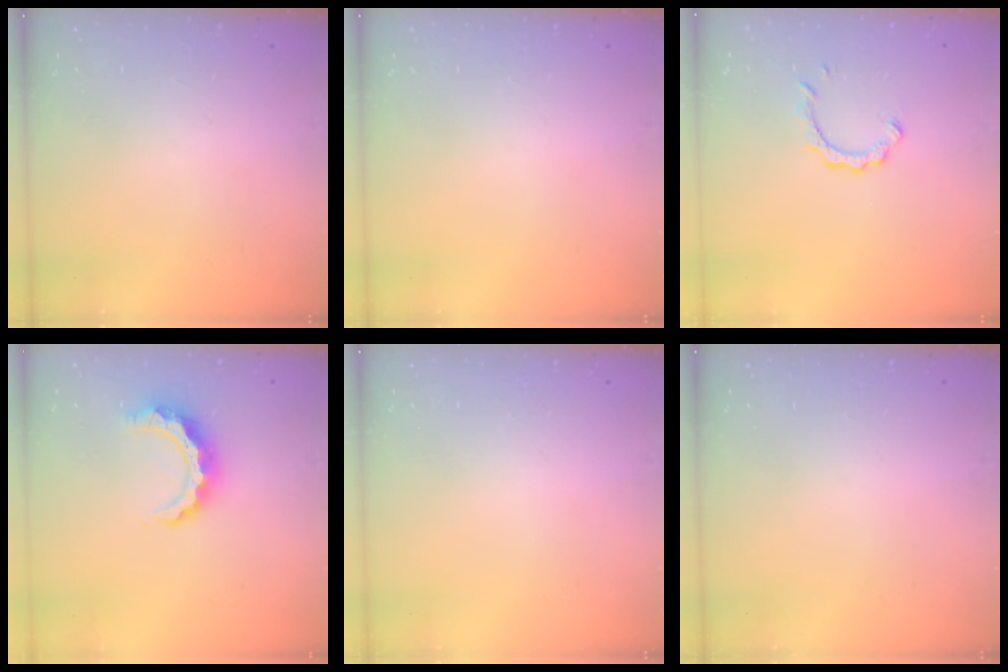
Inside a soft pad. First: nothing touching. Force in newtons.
{"total": 0.0}
{"total": 4.6, "press": 4.6, "slide": 0.4}
{"total": 8.4, "press": 8.3, "slide": 0.8}
{"total": 0.0}
{"total": 0.0}